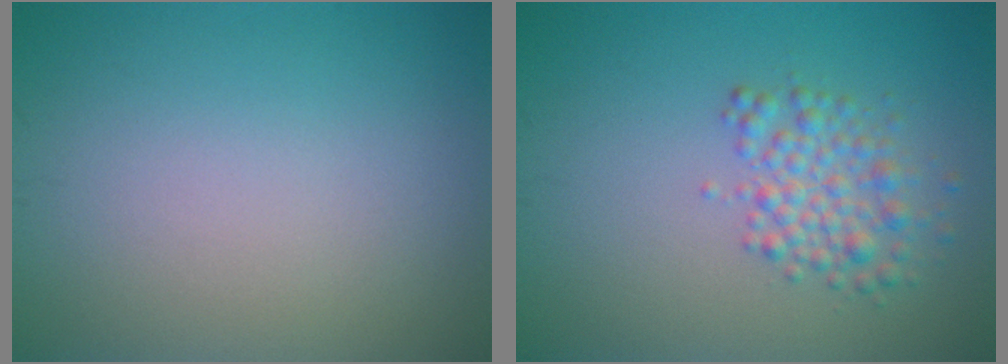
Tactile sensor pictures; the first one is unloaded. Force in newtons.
{"total": 3.1, "press": 3.1, "slide": 0.0}